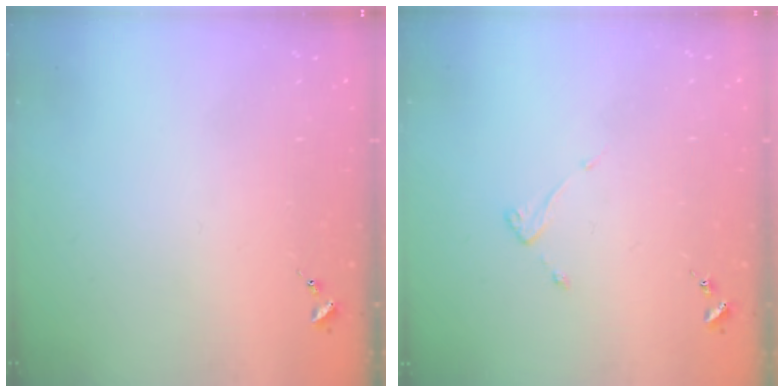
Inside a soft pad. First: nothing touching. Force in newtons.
{"total": 3.6, "press": 3.6, "slide": 0.4}